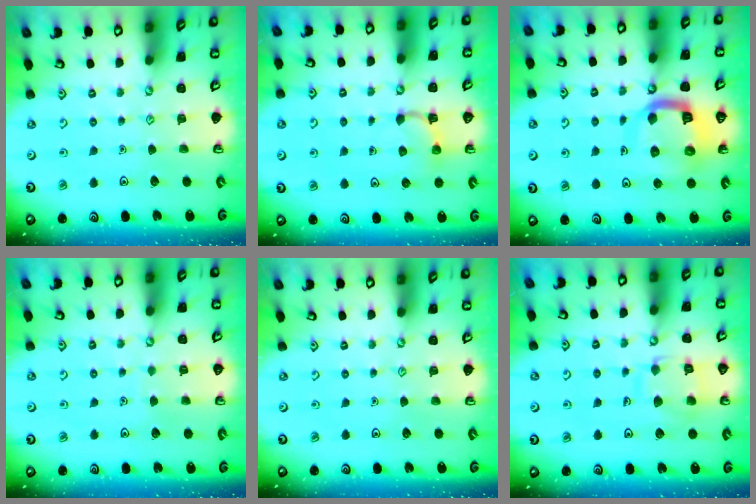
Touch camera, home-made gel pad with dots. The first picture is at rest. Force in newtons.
{"total": 3.0, "press": 2.9, "slide": 0.7}
{"total": 13.1, "press": 13.0, "slide": 1.5}
{"total": 1.7, "press": 1.7, "slide": 0.1}
{"total": 0.0}
{"total": 10.9, "press": 10.9, "slide": 0.8}